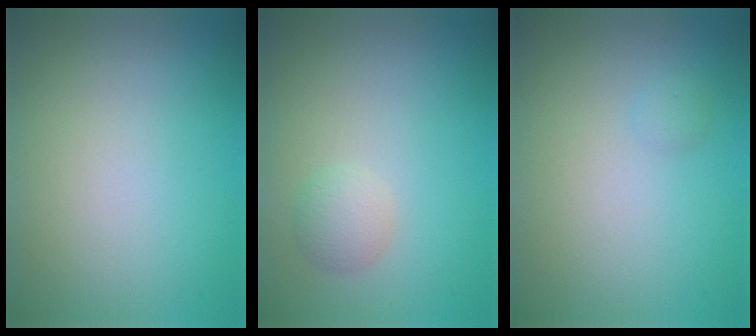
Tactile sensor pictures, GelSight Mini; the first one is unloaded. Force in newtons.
{"total": 1.6, "press": 1.6, "slide": 0.1}
{"total": 0.6, "press": 0.6, "slide": 0.1}